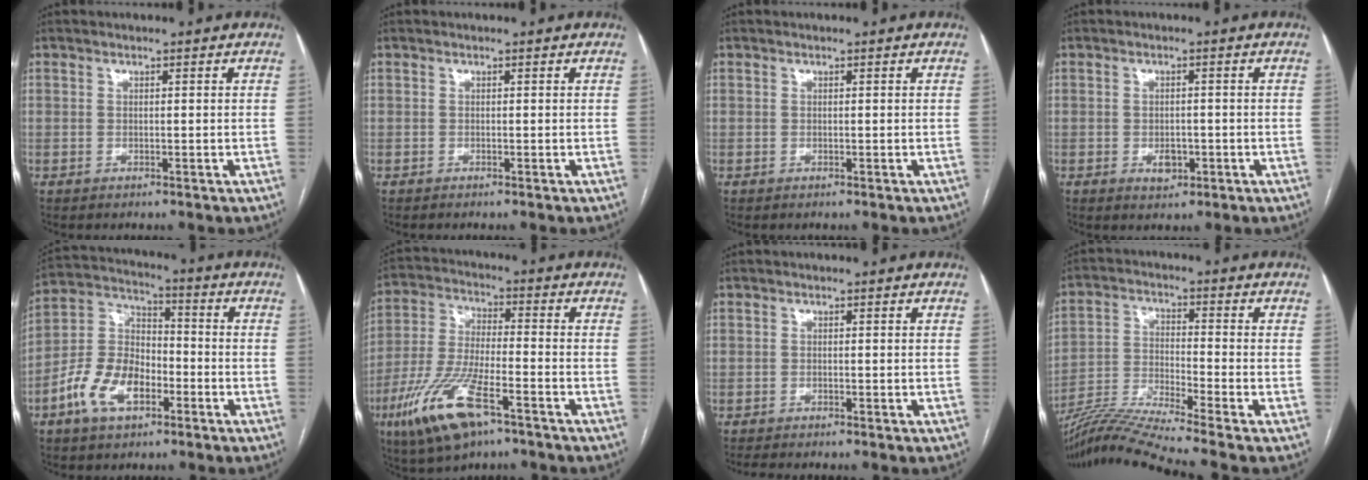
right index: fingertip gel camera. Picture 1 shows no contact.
{"total": 0.0}
{"total": 0.0}
{"total": 2.9, "force": [-1.0, 1.9, 1.9], "torque": [-0.026, 0.002, -0.007]}
{"total": 11.9, "force": [-5.3, 6.6, 8.4], "torque": [-0.182, 0.020, -0.097]}
{"total": 14.3, "force": [-7.7, 4.0, 11.3], "torque": [-0.242, -0.017, -0.137]}
{"total": 1.6, "force": [-1.4, -0.2, 0.6], "torque": [-0.008, -0.002, -0.024]}
{"total": 12.4, "force": [-10.8, -2.8, 5.5], "torque": [-0.102, -0.014, -0.195]}